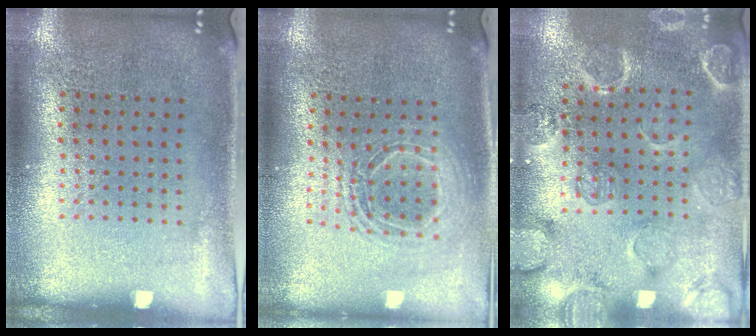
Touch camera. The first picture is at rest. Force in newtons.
{"total": 1.6, "press": 1.3, "slide": 0.8}
{"total": 2.3, "press": 2.2, "slide": 0.6}